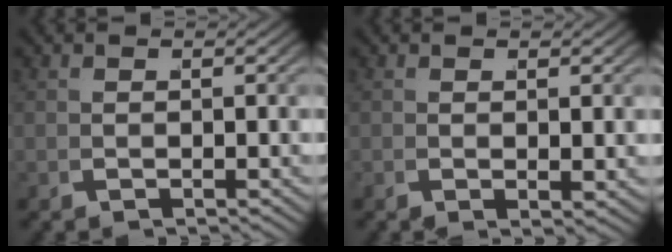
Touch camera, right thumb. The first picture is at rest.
{"total": 1.0, "force": [0.3, 0.4, 0.8], "torque": [-0.010, 0.000, 0.005]}